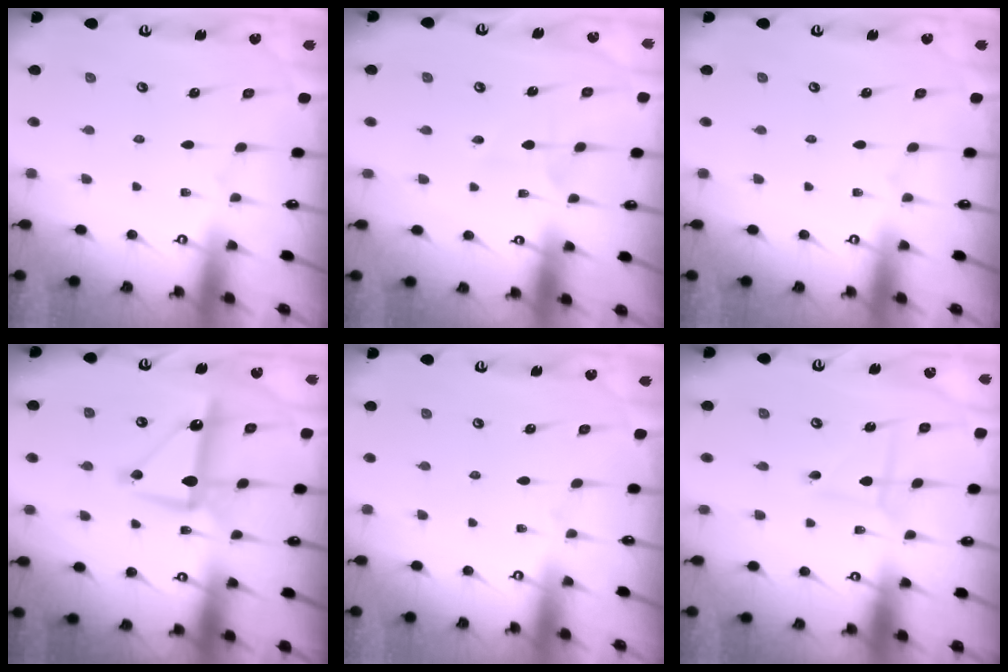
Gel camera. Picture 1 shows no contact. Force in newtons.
{"total": 3.7, "press": 3.7, "slide": 0.3}
{"total": 0.0}
{"total": 11.3, "press": 11.3, "slide": 0.6}
{"total": 0.0}
{"total": 1.5, "press": 1.5, "slide": 0.1}